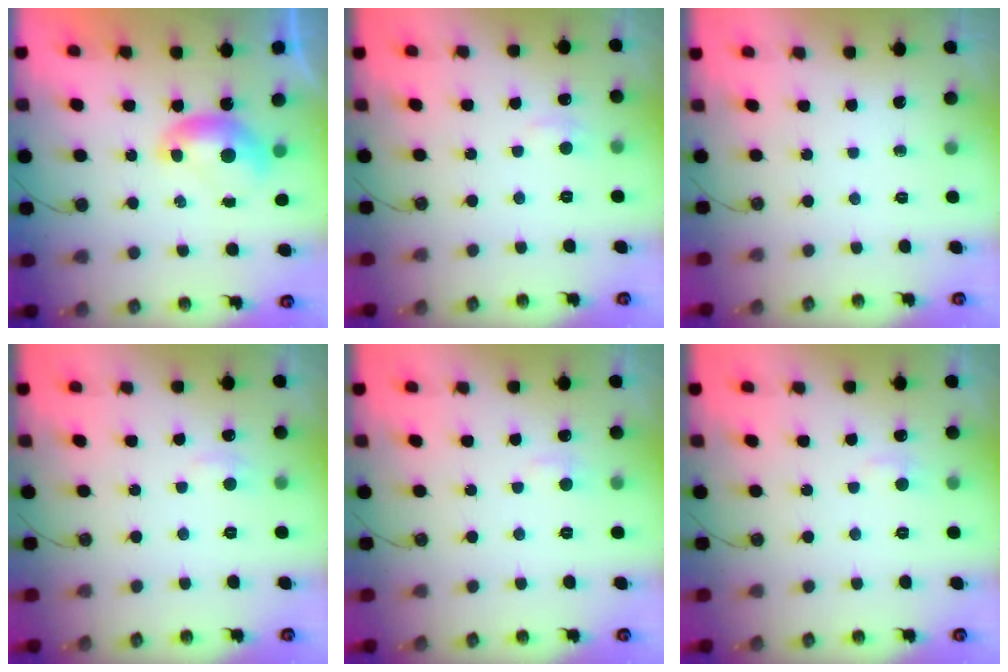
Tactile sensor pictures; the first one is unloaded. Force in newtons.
{"total": 2.2, "press": 2.1, "slide": 0.6}
{"total": 0.0}
{"total": 2.2, "press": 2.1, "slide": 0.6}
{"total": 2.0, "press": 1.8, "slide": 0.7}
{"total": 2.0, "press": 1.8, "slide": 0.7}